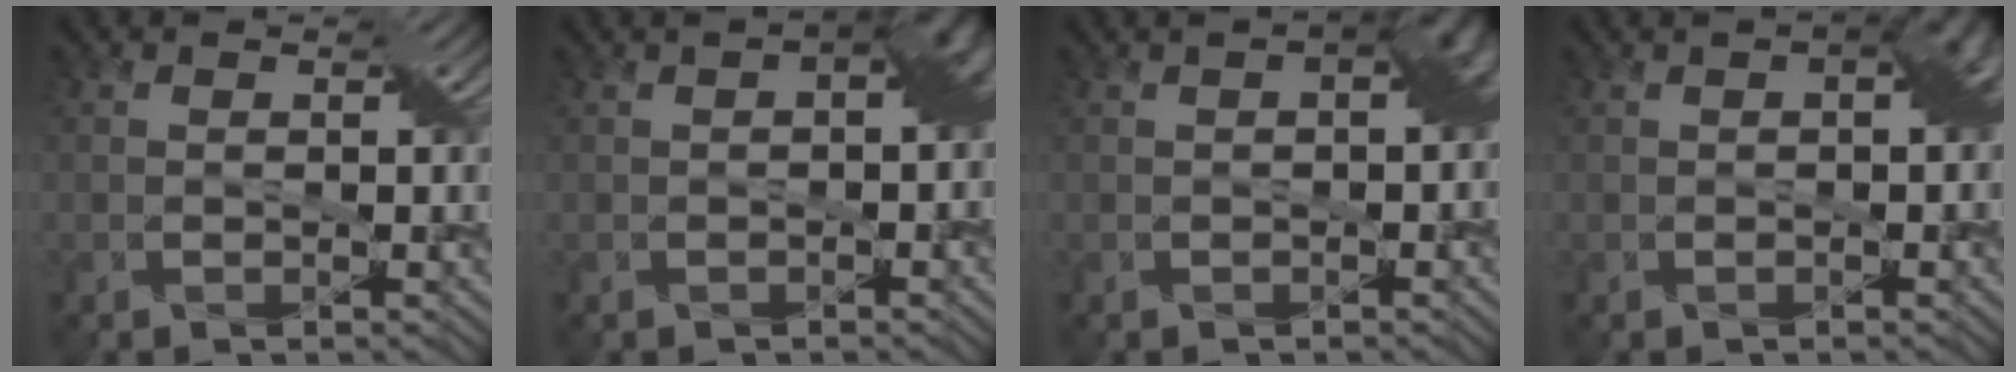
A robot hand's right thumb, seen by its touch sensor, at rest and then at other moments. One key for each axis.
{"total": 5.2, "fx": 0.4, "fy": 2.6, "fz": 4.5, "tx": -0.051, "ty": 0.010, "tz": 0.008}
{"total": 4.6, "fx": 0.4, "fy": 2.1, "fz": 4.0, "tx": -0.045, "ty": 0.011, "tz": 0.007}
{"total": 3.3, "fx": 0.4, "fy": 1.3, "fz": 3.0, "tx": -0.031, "ty": 0.013, "tz": 0.005}